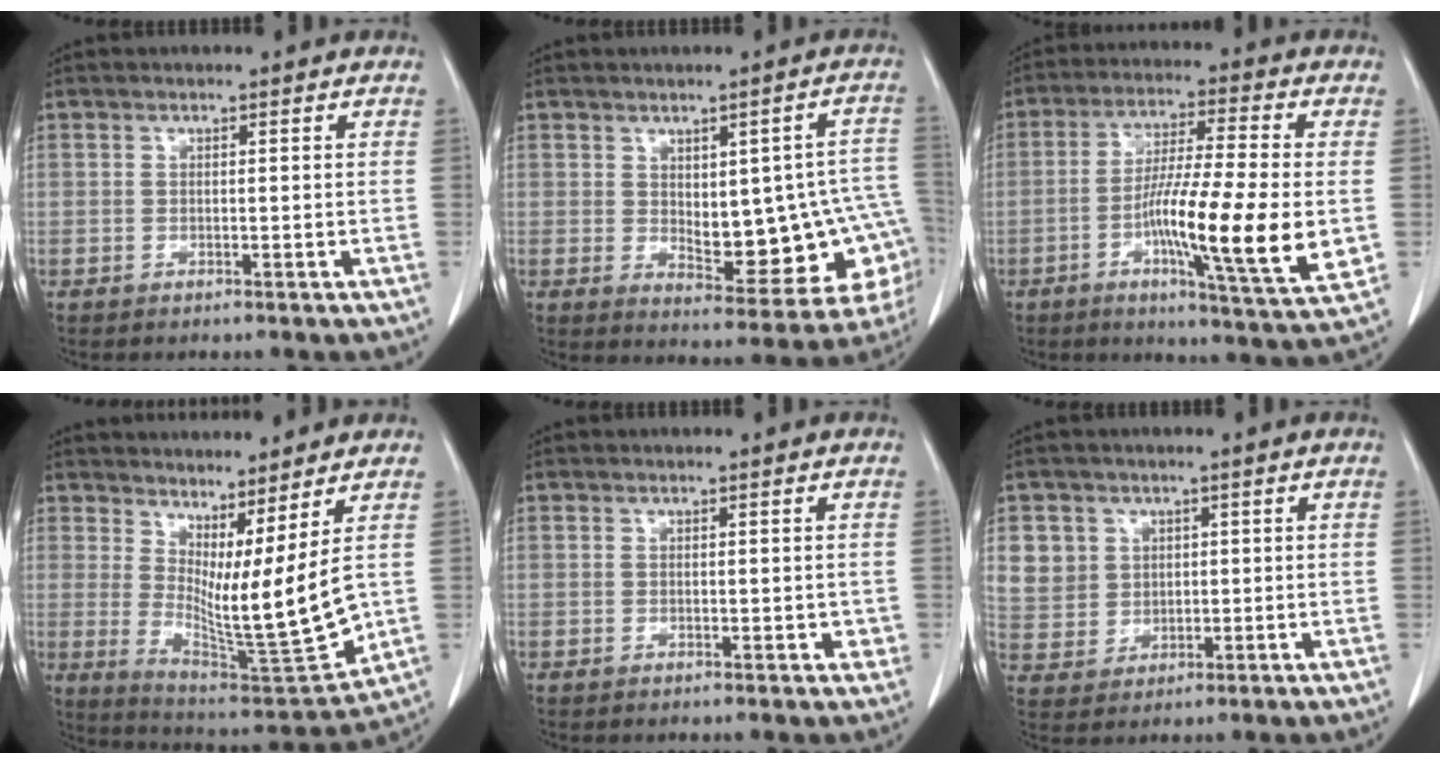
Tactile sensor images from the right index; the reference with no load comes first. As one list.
[{"total": 16.0, "force": [-1.0, 6.0, 14.8], "torque": [-0.144, 0.020, 0.011]}, {"total": 16.8, "force": [-3.0, 0.6, 16.5], "torque": [-0.277, -0.019, -0.055]}, {"total": 12.9, "force": [2.6, 0.8, 12.6], "torque": [-0.205, -0.039, 0.056]}, {"total": 1.6, "force": [0.0, 0.7, 1.4], "torque": [-0.013, -0.003, 0.004]}, {"total": 7.4, "force": [2.7, 6.8, 1.0], "torque": [-0.026, 0.013, 0.067]}]